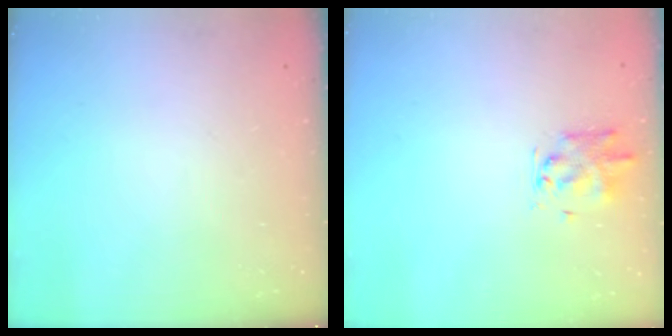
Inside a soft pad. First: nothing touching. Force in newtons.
{"total": 1.4, "press": 1.1, "slide": 0.8}